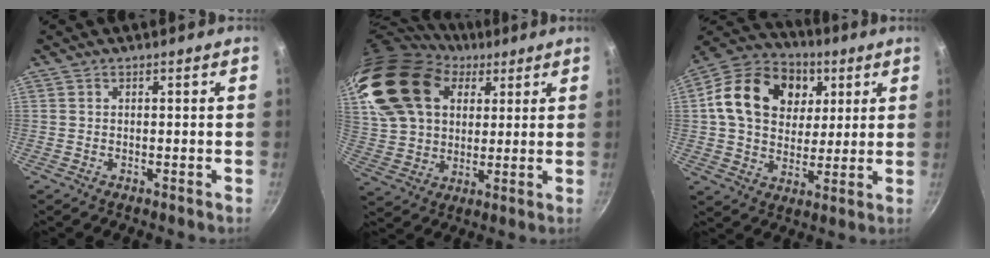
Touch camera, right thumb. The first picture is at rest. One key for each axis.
{"total": 23.0, "fx": 9.3, "fy": 16.1, "fz": 13.5, "tx": -0.243, "ty": 0.008, "tz": 0.173}
{"total": 20.0, "fx": 5.2, "fy": 15.4, "fz": 11.7, "tx": -0.182, "ty": 0.009, "tz": 0.078}